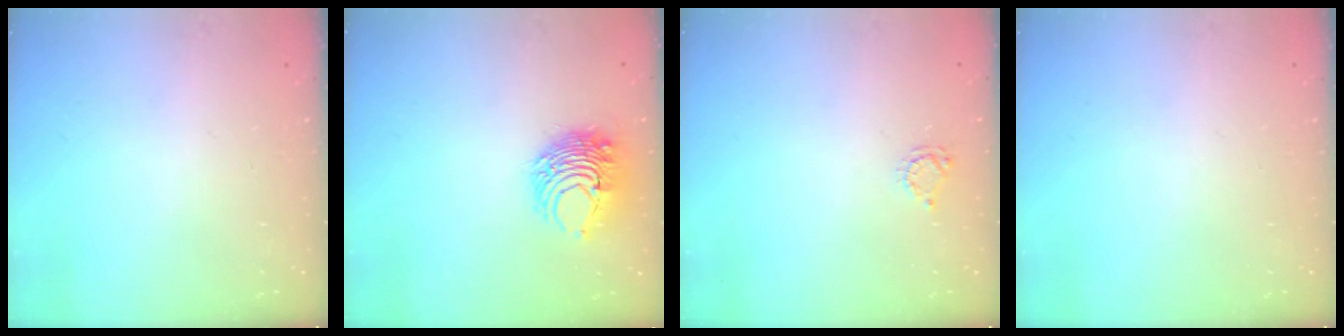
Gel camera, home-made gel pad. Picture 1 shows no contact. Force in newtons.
{"total": 9.4, "press": 9.3, "slide": 0.9}
{"total": 4.2, "press": 4.2, "slide": 0.4}
{"total": 0.0}